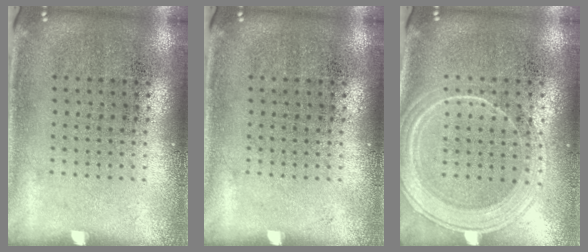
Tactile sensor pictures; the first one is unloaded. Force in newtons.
{"total": 0.0}
{"total": 1.9, "press": 1.8, "slide": 0.5}